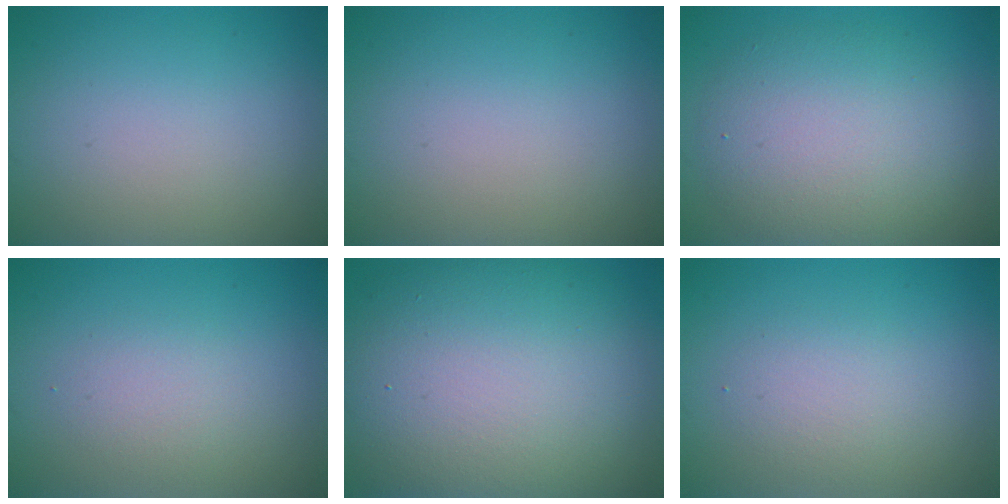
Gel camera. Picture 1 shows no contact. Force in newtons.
{"total": 0.0}
{"total": 6.4, "press": 6.4, "slide": 0.5}
{"total": 1.7, "press": 1.7, "slide": 0.2}
{"total": 14.1, "press": 14.0, "slide": 1.3}
{"total": 2.1, "press": 2.1, "slide": 0.1}